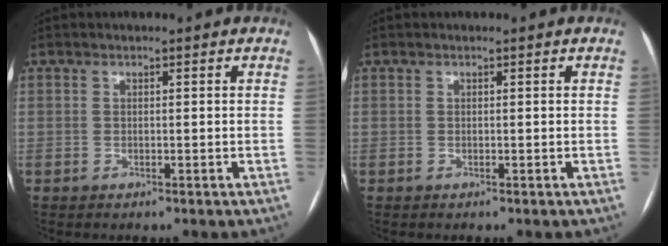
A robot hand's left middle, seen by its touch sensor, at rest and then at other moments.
{"total": 0.0}